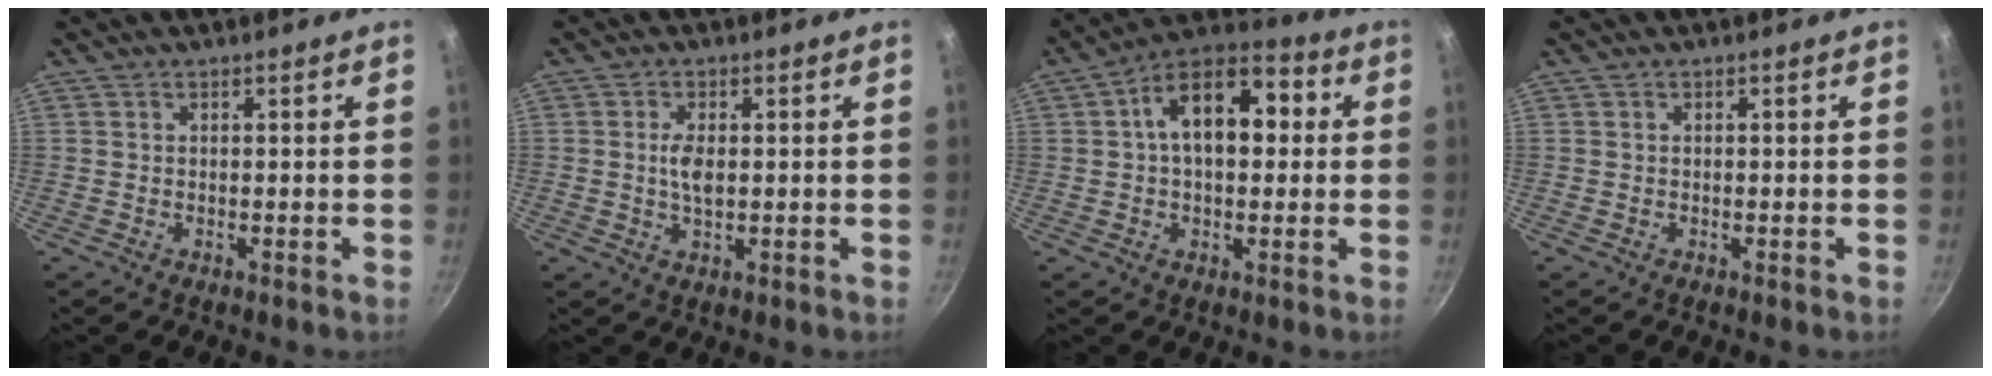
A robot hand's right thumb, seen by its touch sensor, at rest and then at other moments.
{"total": 3.8, "force": [0.3, 1.9, 3.3], "torque": [-0.062, -0.002, 0.006]}
{"total": 14.4, "force": [2.3, 8.3, 11.5], "torque": [-0.166, 0.036, 0.026]}
{"total": 0.0}